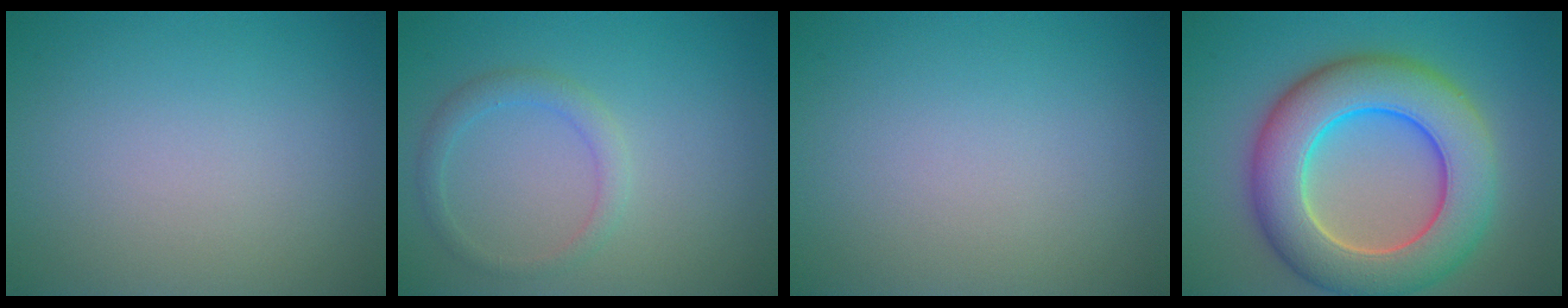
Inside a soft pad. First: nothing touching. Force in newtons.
{"total": 1.9, "press": 1.9, "slide": 0.1}
{"total": 0.0}
{"total": 10.6, "press": 10.6, "slide": 0.5}